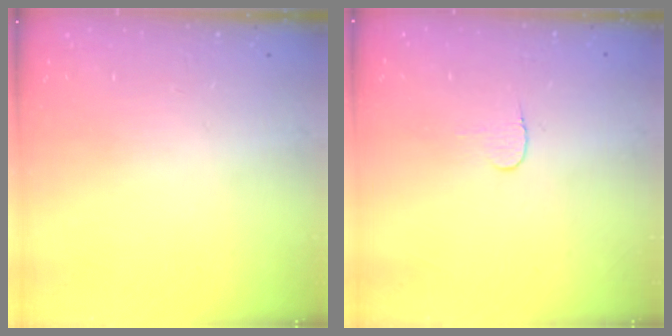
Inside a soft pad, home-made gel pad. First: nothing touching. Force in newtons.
{"total": 3.9, "press": 3.9, "slide": 0.2}